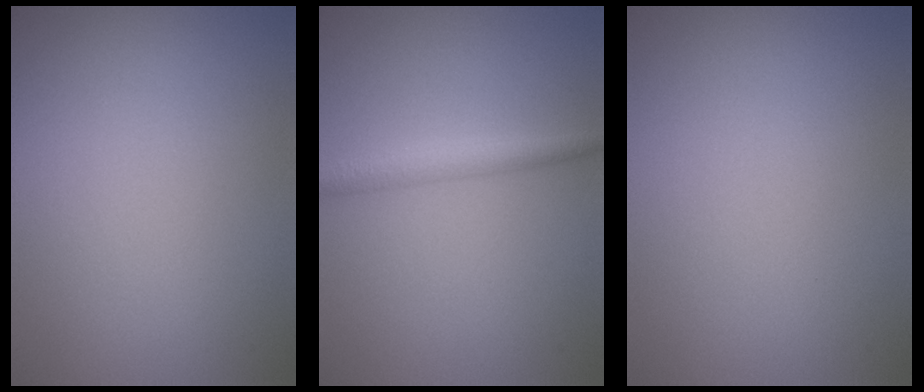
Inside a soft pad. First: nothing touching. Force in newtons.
{"total": 2.3, "press": 2.3, "slide": 0.1}
{"total": 0.0}